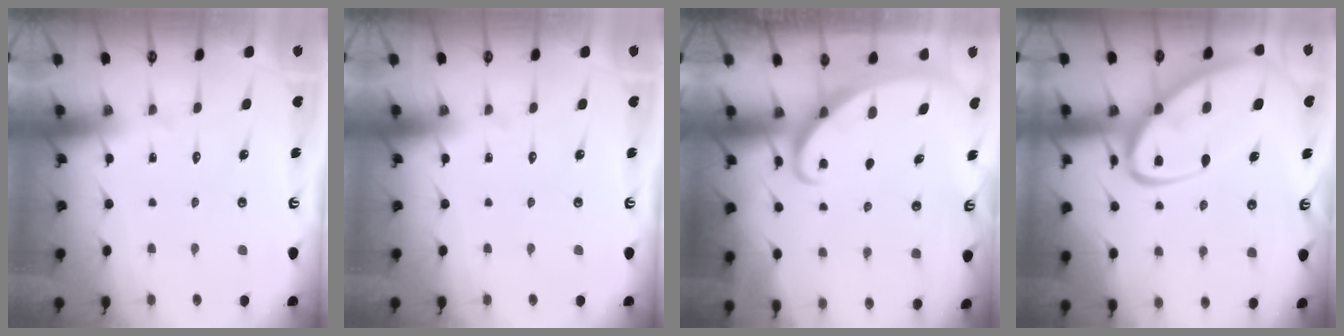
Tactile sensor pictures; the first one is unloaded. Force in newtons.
{"total": 0.0}
{"total": 2.2, "press": 2.2, "slide": 0.3}
{"total": 15.6, "press": 15.5, "slide": 1.5}